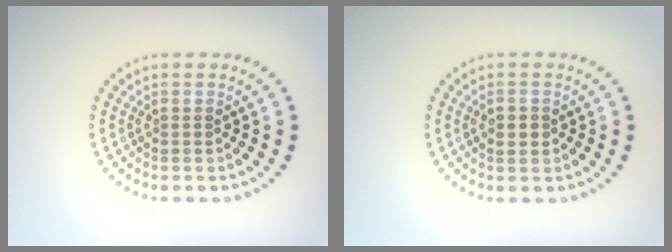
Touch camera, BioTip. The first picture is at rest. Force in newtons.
{"total": 1.2, "press": 1.2, "slide": 0.1}